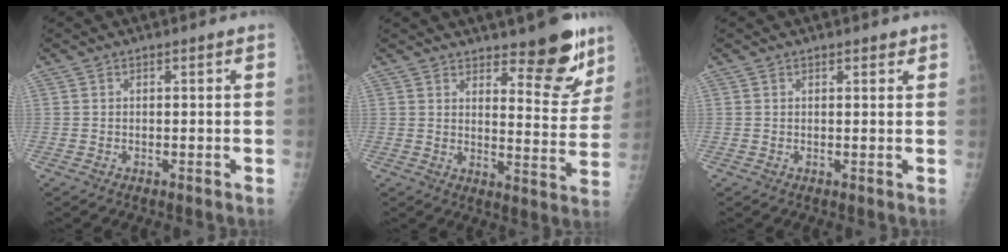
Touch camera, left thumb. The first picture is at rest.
{"total": 11.6, "force": [8.2, 3.8, 7.3], "torque": [-0.054, -0.062, 0.119]}
{"total": 1.3, "force": [0.9, 0.6, 0.6], "torque": [-0.001, -0.004, 0.010]}